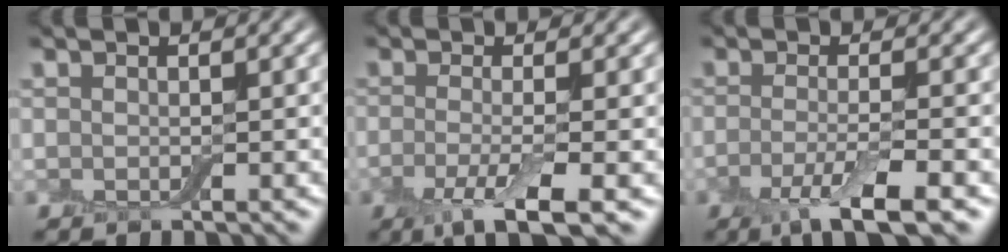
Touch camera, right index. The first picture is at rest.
{"total": 5.2, "force": [-2.0, 1.2, 4.6], "torque": [-0.085, -0.010, -0.045]}
{"total": 4.9, "force": [-2.4, 1.0, 4.2], "torque": [-0.074, -0.009, -0.048]}